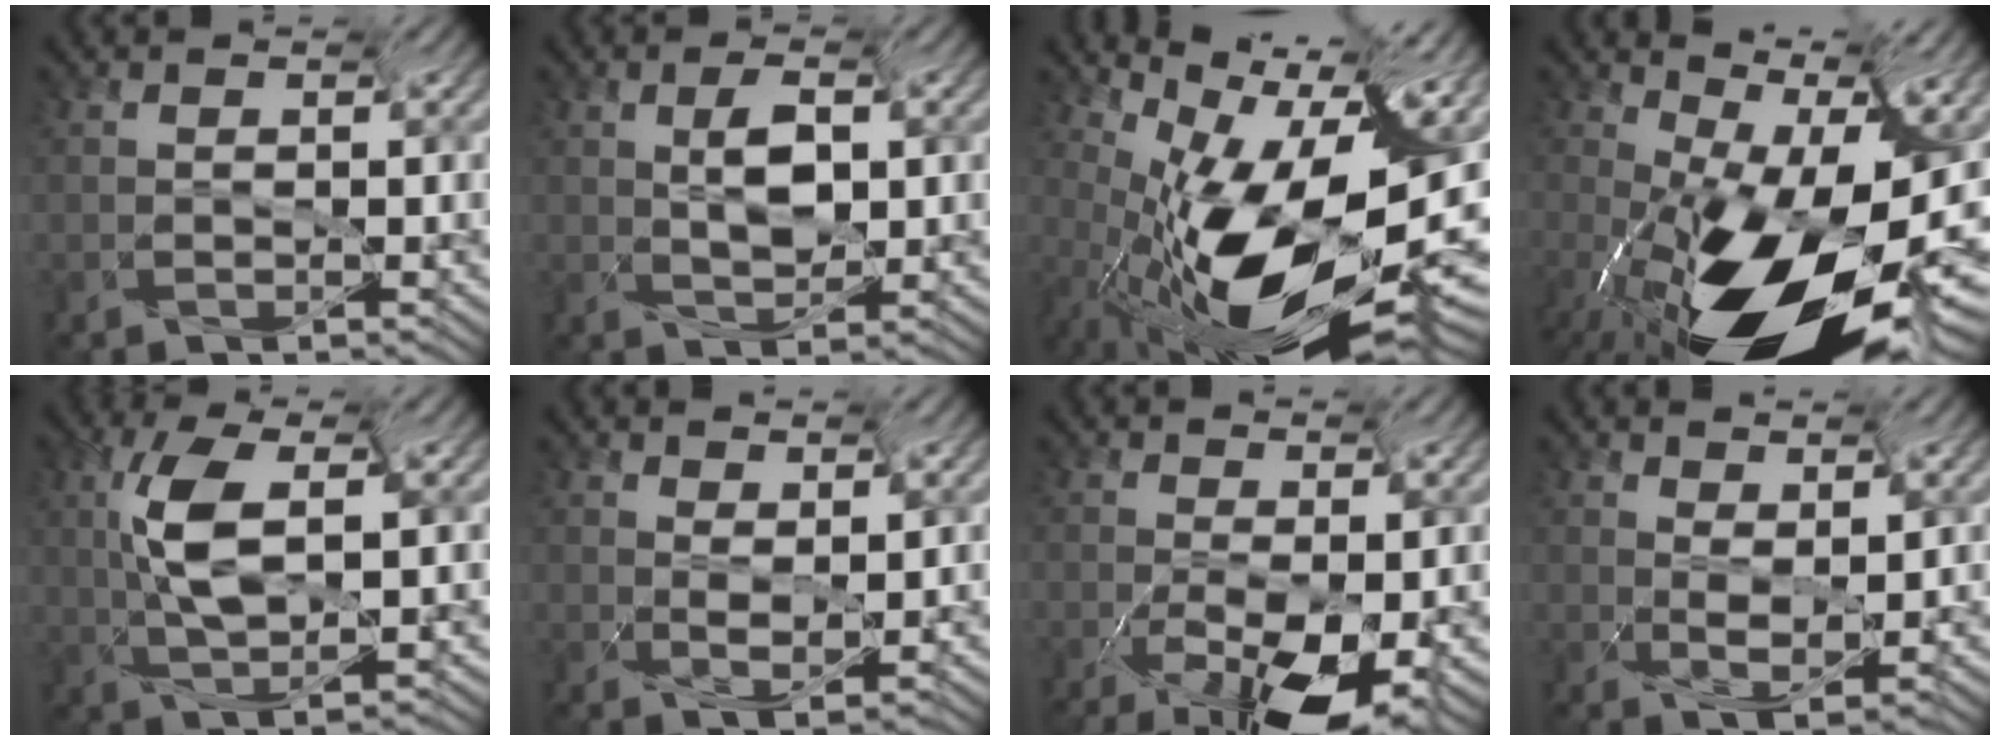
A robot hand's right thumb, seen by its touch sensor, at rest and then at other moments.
{"total": 3.7, "force": [-1.9, 1.6, 2.8], "torque": [-0.067, 0.007, -0.027]}
{"total": 14.7, "force": [-7.2, 4.6, 12.0], "torque": [-0.203, 0.002, -0.119]}
{"total": 16.3, "force": [-7.9, 7.2, 12.3], "torque": [-0.203, -0.014, -0.118]}
{"total": 7.7, "force": [-1.7, 3.2, 6.8], "torque": [-0.148, 0.013, -0.014]}
{"total": 3.0, "force": [0.4, 1.3, 2.7], "torque": [-0.068, 0.004, 0.009]}
{"total": 9.4, "force": [-4.8, 3.8, 7.1], "torque": [-0.119, 0.001, -0.069]}
{"total": 3.6, "force": [0.0, 1.6, 3.2], "torque": [-0.080, 0.006, 0.006]}